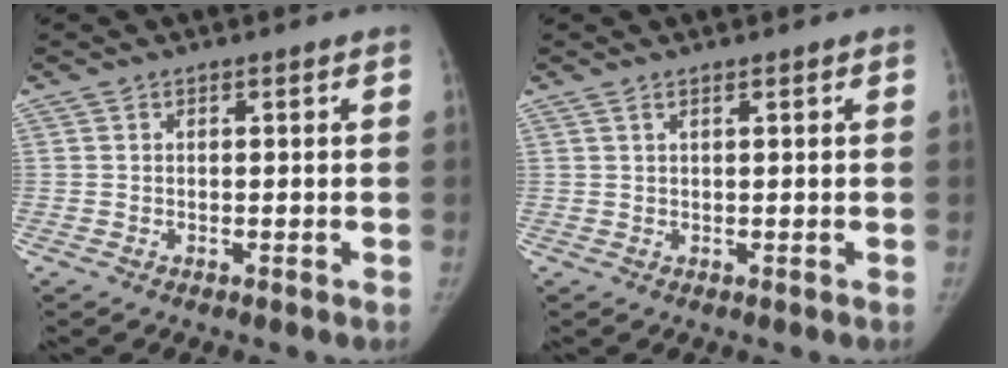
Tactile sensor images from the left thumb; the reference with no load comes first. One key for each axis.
{"total": 0.6, "fx": 0.4, "fy": 0.1, "fz": 0.5, "tx": -0.011, "ty": 0.007, "tz": 0.009}